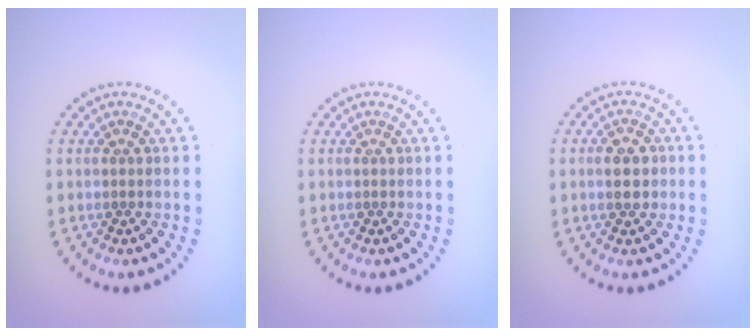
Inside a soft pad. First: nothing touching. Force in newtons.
{"total": 0.0}
{"total": 2.2, "press": 2.2, "slide": 0.0}